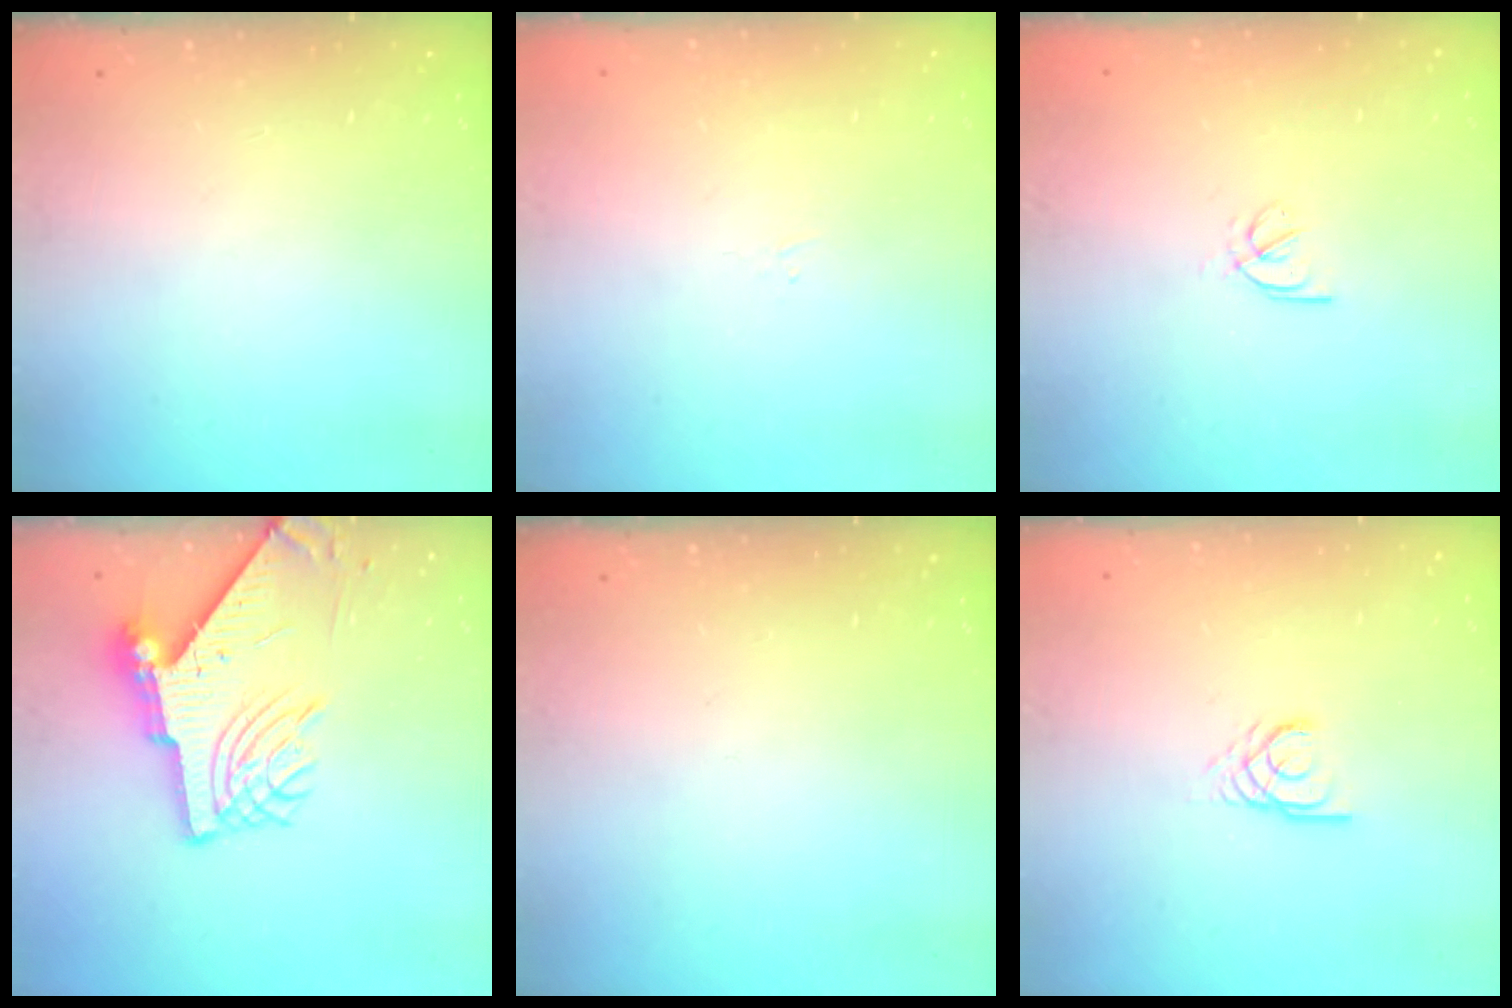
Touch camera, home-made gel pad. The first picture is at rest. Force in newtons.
{"total": 1.6, "press": 1.5, "slide": 0.3}
{"total": 2.5, "press": 2.4, "slide": 0.5}
{"total": 9.7, "press": 9.7, "slide": 1.0}
{"total": 0.0}
{"total": 2.9, "press": 2.9, "slide": 0.2}